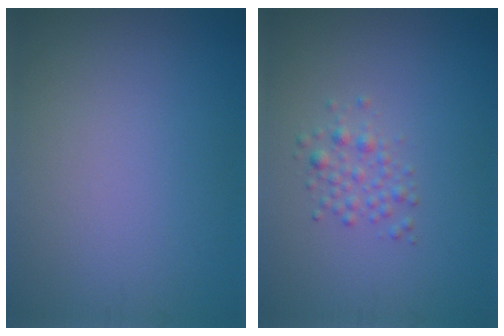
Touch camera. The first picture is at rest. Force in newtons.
{"total": 1.7, "press": 1.7, "slide": 0.0}